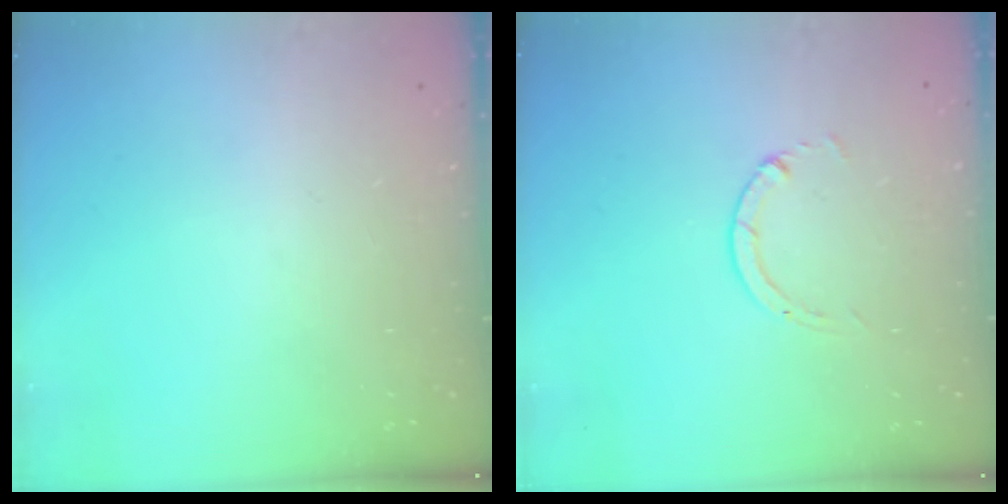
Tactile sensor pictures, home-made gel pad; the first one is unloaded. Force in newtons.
{"total": 1.3, "press": 1.3, "slide": 0.2}